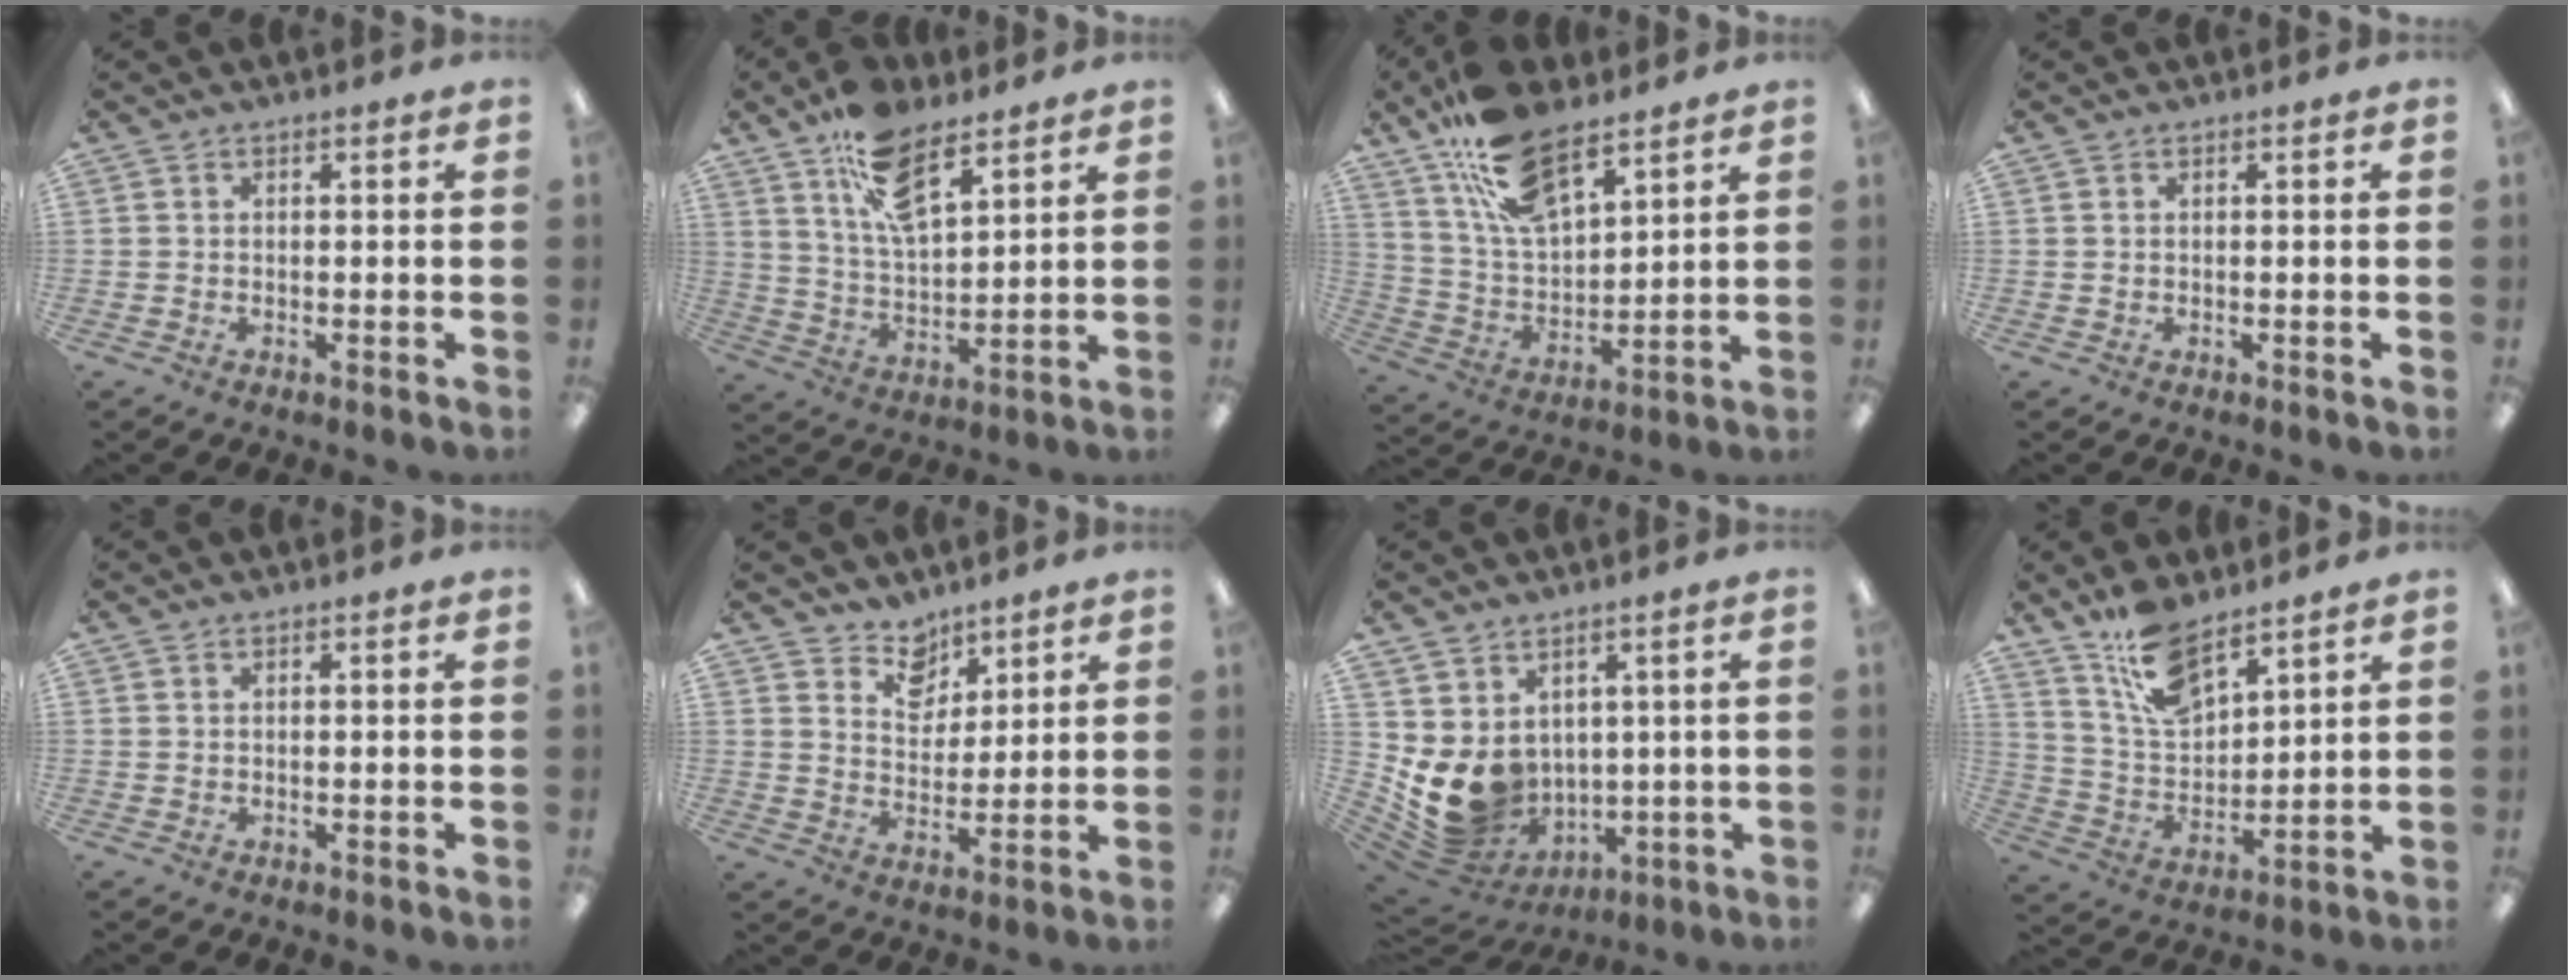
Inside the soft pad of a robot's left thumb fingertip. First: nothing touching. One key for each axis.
{"total": 13.5, "fx": 9.0, "fy": 5.9, "fz": 8.1, "tx": -0.144, "ty": -0.036, "tz": 0.163}
{"total": 17.7, "fx": 11.9, "fy": 8.0, "fz": 10.4, "tx": -0.195, "ty": -0.046, "tz": 0.216}
{"total": 0.0}
{"total": 0.0}
{"total": 7.5, "fx": 6.1, "fy": 4.3, "fz": 0.6, "tx": -0.010, "ty": -0.043, "tz": 0.112}
{"total": 10.6, "fx": 1.4, "fy": 9.0, "fz": 5.4, "tx": -0.119, "ty": -0.036, "tz": 0.037}
{"total": 13.0, "fx": 9.6, "fy": 5.5, "fz": 6.8, "tx": -0.134, "ty": -0.044, "tz": 0.179}